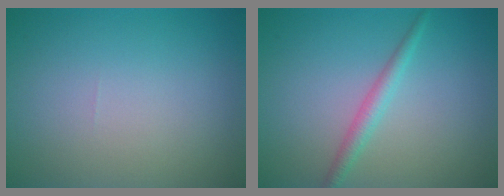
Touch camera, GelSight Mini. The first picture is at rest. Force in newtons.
{"total": 1.9, "press": 1.9, "slide": 0.1}